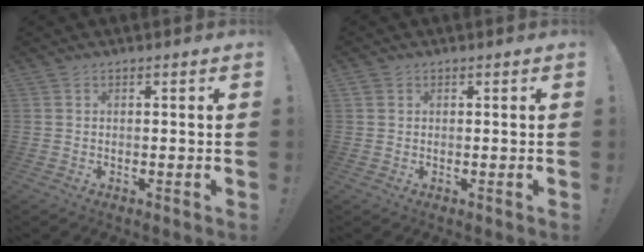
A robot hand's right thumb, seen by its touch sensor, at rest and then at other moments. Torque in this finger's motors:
{"motor_torque": [-0.14, -0.02, -0.25, -0.15, 0.03]}